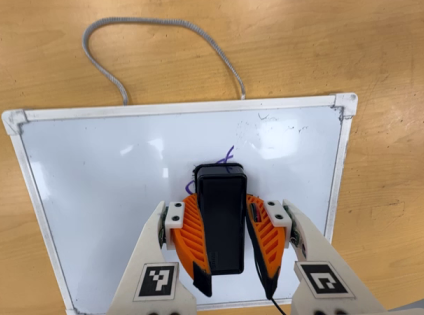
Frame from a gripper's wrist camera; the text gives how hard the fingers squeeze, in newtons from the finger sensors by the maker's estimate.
{"total": 12.8, "left": 12.6, "right": 13.0}